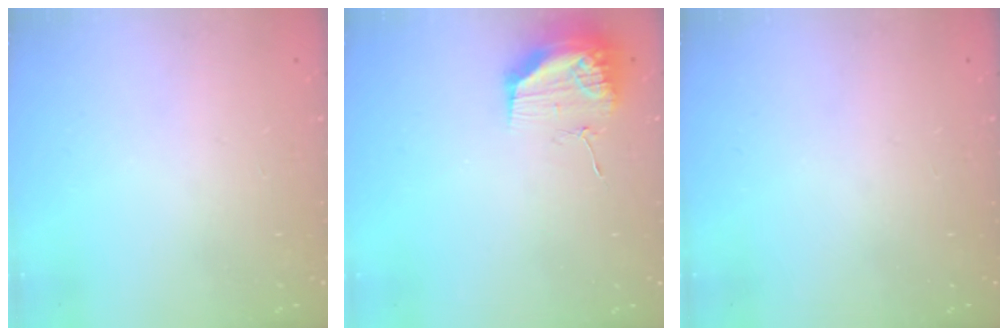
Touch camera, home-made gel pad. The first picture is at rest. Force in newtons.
{"total": 11.7, "press": 11.6, "slide": 1.0}
{"total": 0.0}